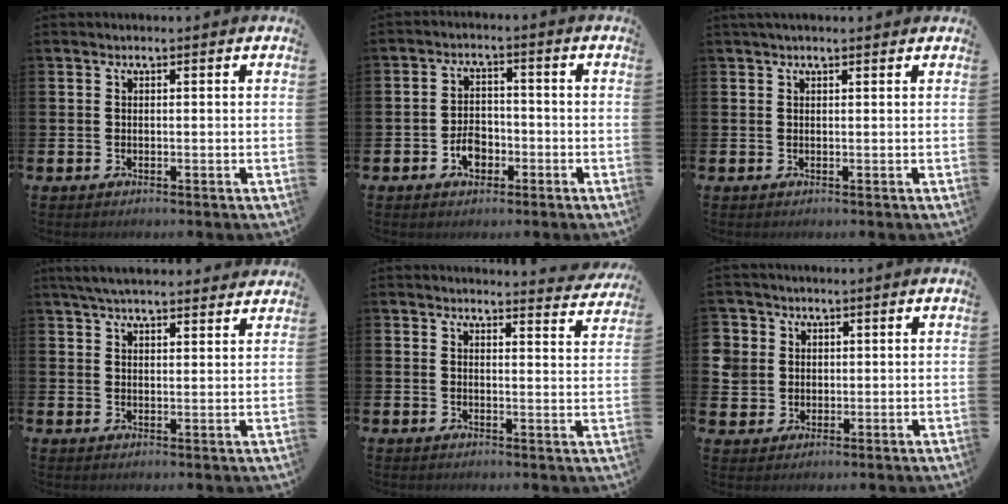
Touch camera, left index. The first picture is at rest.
{"total": 3.8, "force": [-1.7, 2.7, 2.1], "torque": [-0.033, 0.002, -0.035]}
{"total": 0.9, "force": [0.8, 0.1, 0.4], "torque": [-0.001, -0.002, 0.012]}
{"total": 4.9, "force": [4.7, 0.8, 1.4], "torque": [-0.037, -0.013, 0.086]}
{"total": 3.3, "force": [3.3, 0.0, 0.0], "torque": [0.010, -0.027, 0.056]}
{"total": 4.0, "force": [1.6, 3.6, 0.0], "torque": [-0.008, 0.006, 0.024]}